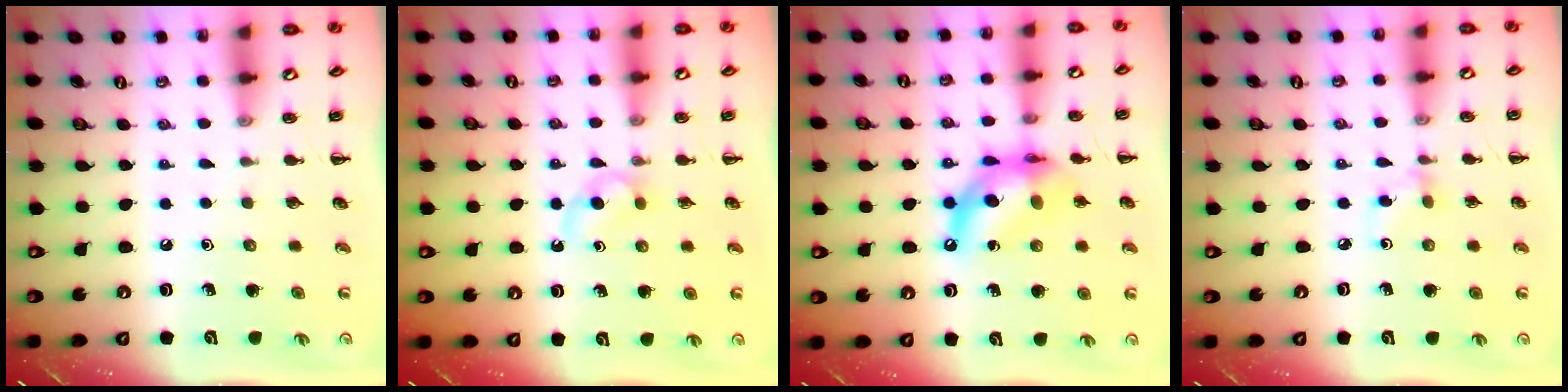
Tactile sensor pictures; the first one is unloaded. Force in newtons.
{"total": 3.0, "press": 2.8, "slide": 1.1}
{"total": 12.7, "press": 12.3, "slide": 3.2}
{"total": 2.6, "press": 2.5, "slide": 0.8}